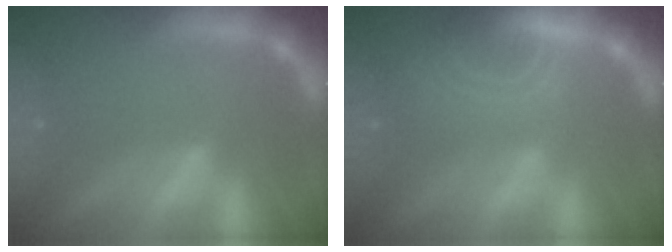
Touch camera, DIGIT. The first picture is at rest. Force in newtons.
{"total": 5.5}